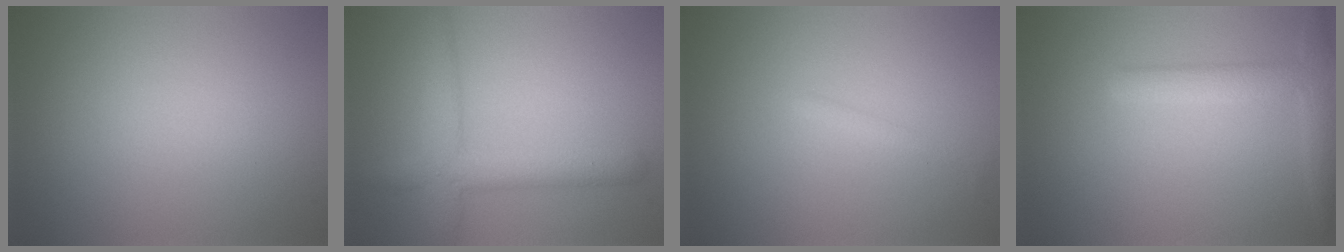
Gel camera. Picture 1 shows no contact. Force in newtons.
{"total": 4.0, "press": 4.0, "slide": 0.2}
{"total": 0.7, "press": 0.7, "slide": 0.1}
{"total": 3.0, "press": 3.0, "slide": 0.1}